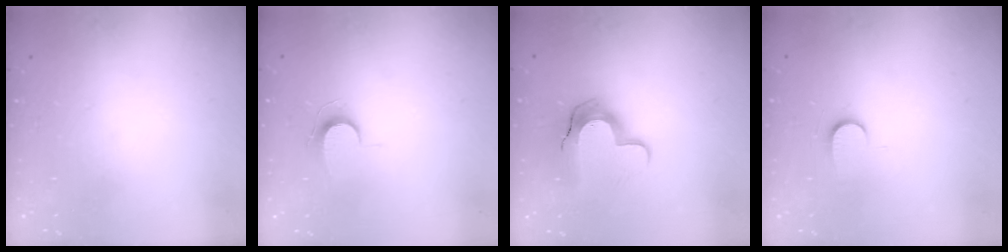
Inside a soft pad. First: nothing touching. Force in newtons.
{"total": 5.9, "press": 5.9, "slide": 0.6}
{"total": 12.7, "press": 12.7, "slide": 0.9}
{"total": 6.9, "press": 6.9, "slide": 0.8}